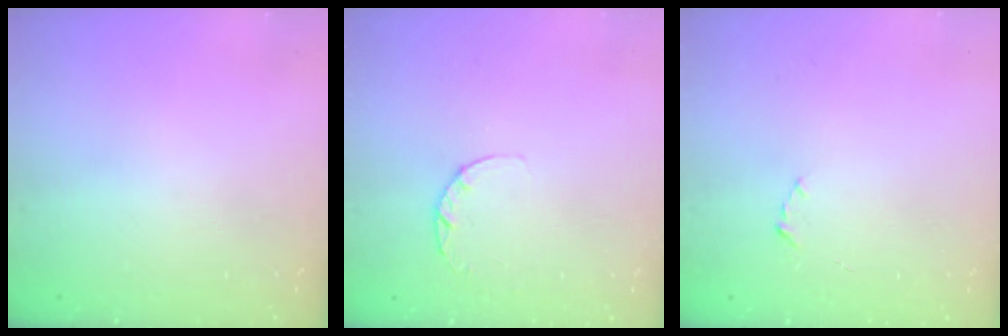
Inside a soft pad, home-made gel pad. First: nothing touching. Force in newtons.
{"total": 2.6, "press": 2.5, "slide": 0.4}
{"total": 2.2, "press": 2.1, "slide": 0.3}